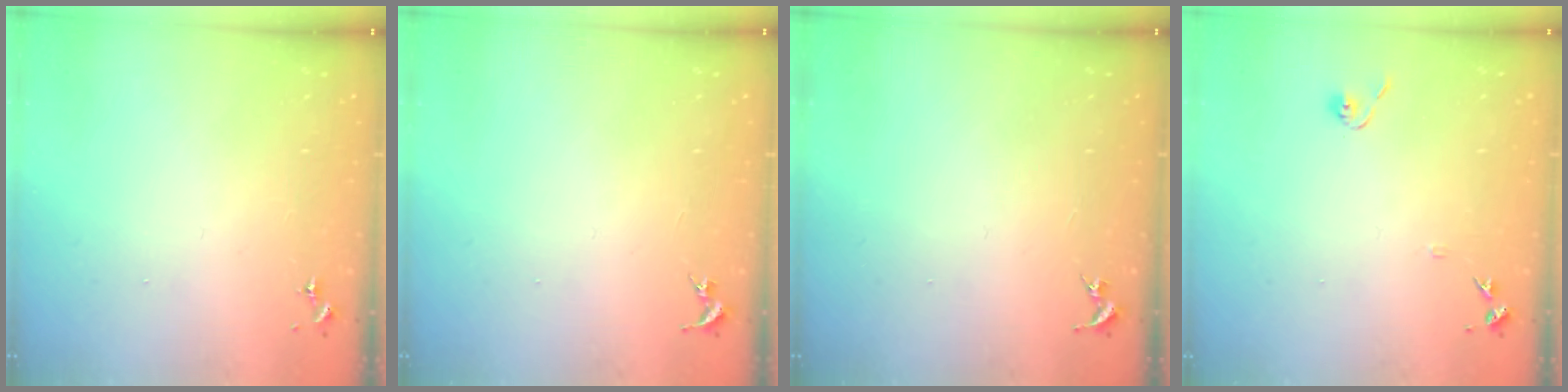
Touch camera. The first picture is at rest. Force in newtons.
{"total": 0.0}
{"total": 0.0}
{"total": 6.8, "press": 6.8, "slide": 0.6}